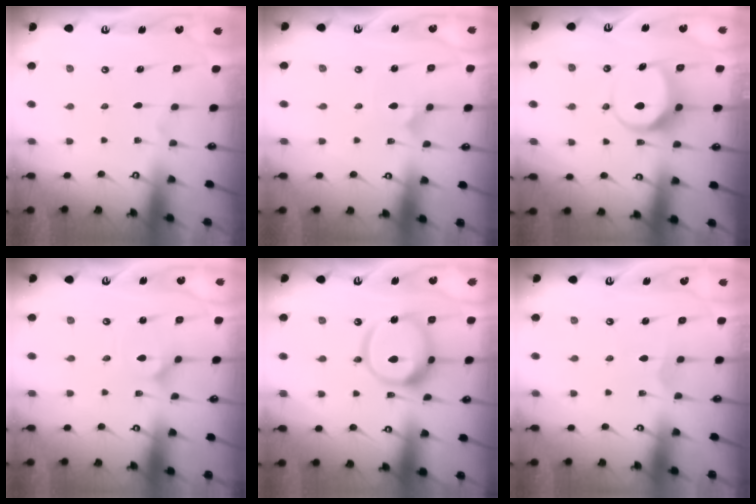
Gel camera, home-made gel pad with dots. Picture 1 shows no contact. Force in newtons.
{"total": 1.7, "press": 1.7, "slide": 0.0}
{"total": 8.5, "press": 8.4, "slide": 0.6}
{"total": 2.9, "press": 2.9, "slide": 0.2}
{"total": 18.4, "press": 18.2, "slide": 2.0}
{"total": 2.6, "press": 2.6, "slide": 0.2}